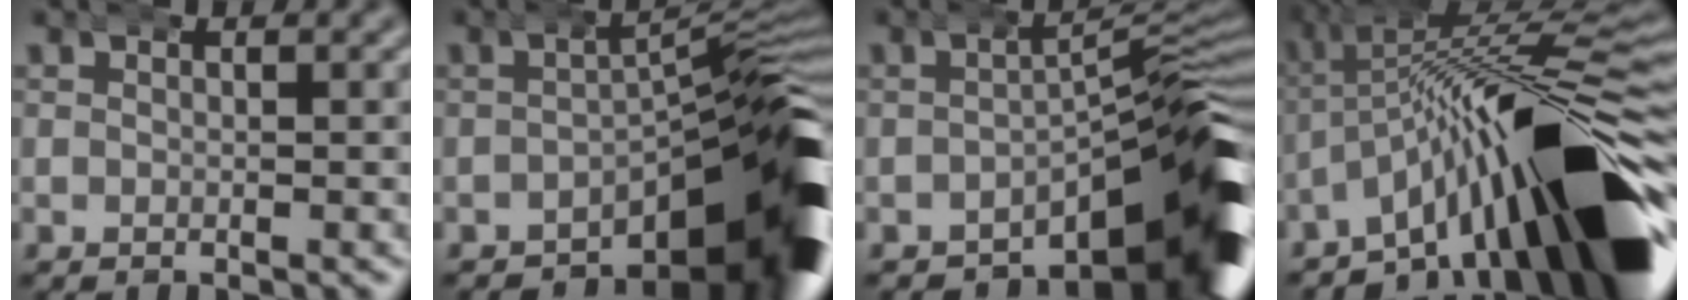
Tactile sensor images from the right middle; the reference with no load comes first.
{"total": 16.6, "force": [-6.3, 6.5, 13.9], "torque": [-0.141, -0.006, -0.085]}
{"total": 14.3, "force": [-6.1, 5.6, 11.6], "torque": [-0.111, -0.001, -0.087]}
{"total": 20.1, "force": [-6.0, 8.7, 17.1], "torque": [-0.245, -0.008, -0.085]}